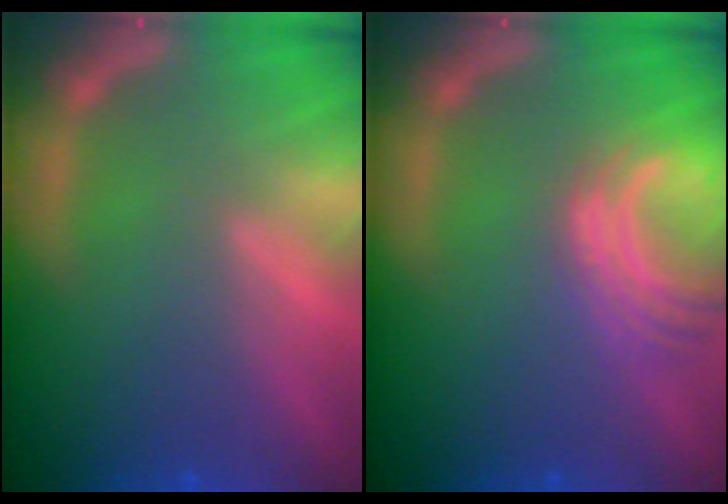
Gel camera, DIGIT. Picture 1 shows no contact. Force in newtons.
{"total": 5.1}